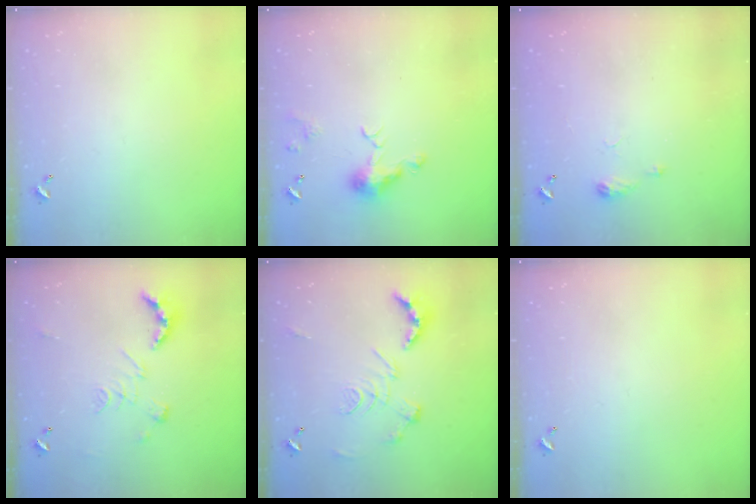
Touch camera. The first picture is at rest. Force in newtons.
{"total": 7.3, "press": 7.3, "slide": 1.0}
{"total": 5.4, "press": 5.3, "slide": 0.8}
{"total": 2.5, "press": 2.0, "slide": 1.5}
{"total": 2.9, "press": 2.3, "slide": 1.7}
{"total": 0.0}